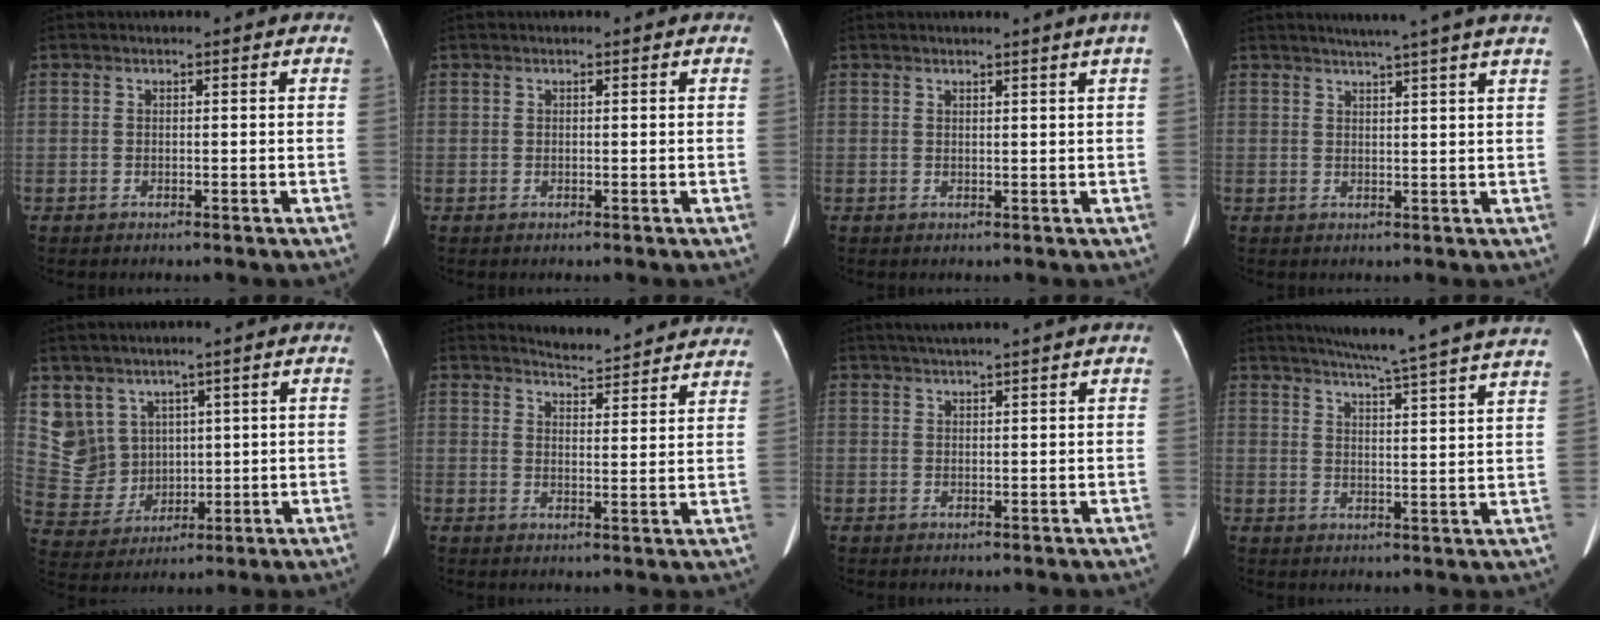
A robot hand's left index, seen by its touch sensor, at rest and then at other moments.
{"total": 0.0}
{"total": 1.9, "force": [1.2, -0.8, 1.2], "torque": [-0.013, -0.014, 0.016]}
{"total": 8.2, "force": [6.7, -1.5, 4.5], "torque": [-0.057, 0.015, 0.068]}
{"total": 8.8, "force": [5.0, 7.3, 0.4], "torque": [-0.027, 0.008, 0.124]}
{"total": 14.1, "force": [13.8, 1.2, 2.6], "torque": [-0.021, -0.037, 0.150]}
{"total": 4.4, "force": [3.5, -1.1, 2.4], "torque": [-0.035, 0.022, 0.059]}
{"total": 21.5, "force": [19.1, -1.7, 9.8], "torque": [-0.153, -0.037, 0.237]}